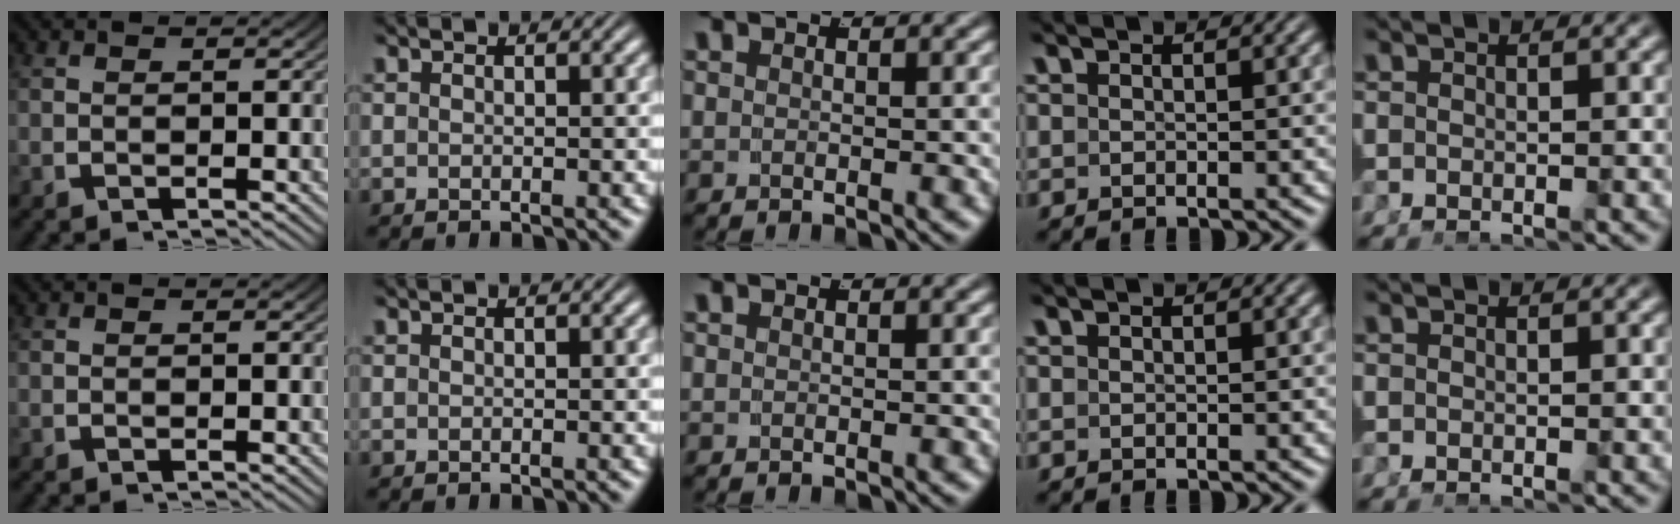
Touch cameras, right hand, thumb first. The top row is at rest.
{}